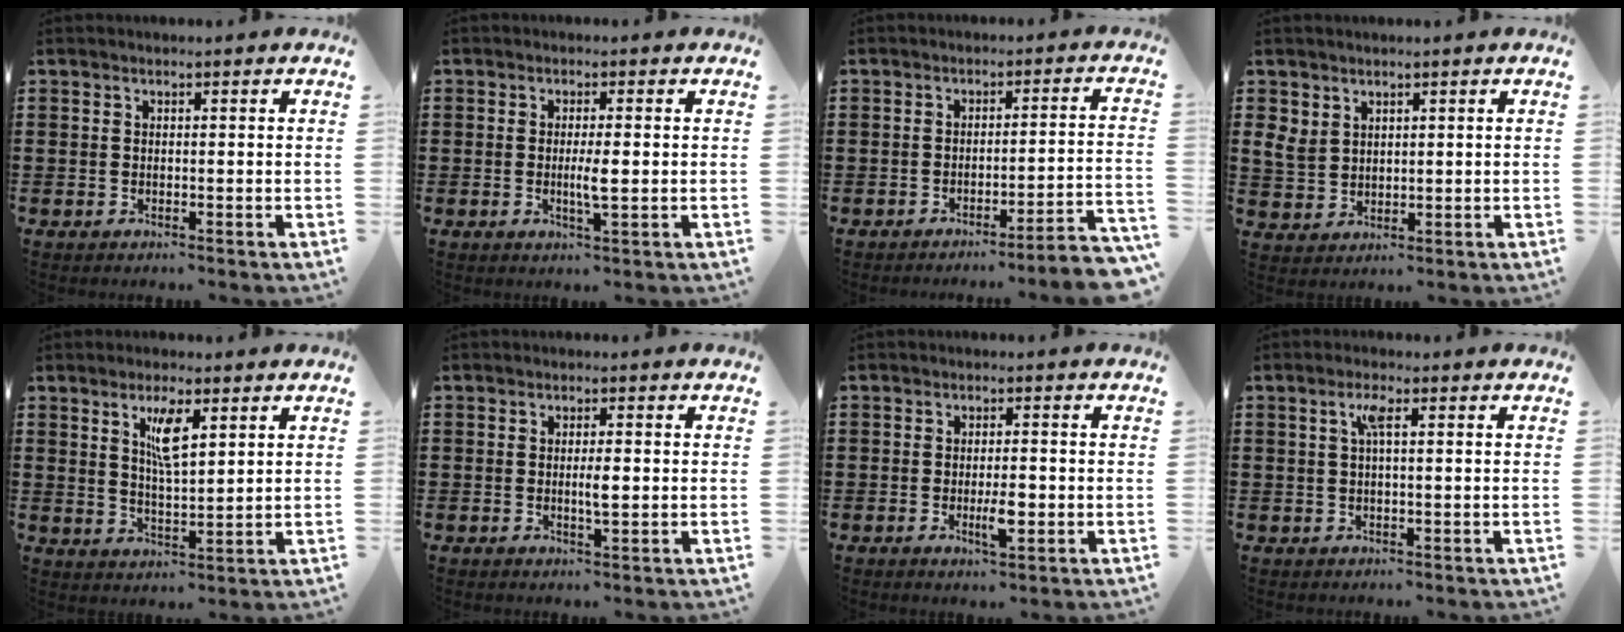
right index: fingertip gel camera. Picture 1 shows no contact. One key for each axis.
{"total": 3.4, "fx": -0.4, "fy": 0.4, "fz": 3.3, "tx": -0.060, "ty": -0.003, "tz": -0.007}
{"total": 3.6, "fx": -3.0, "fy": -0.7, "fz": 1.9, "tx": -0.034, "ty": -0.018, "tz": -0.064}
{"total": 3.8, "fx": 2.1, "fy": 2.9, "fz": 1.5, "tx": -0.048, "ty": 0.010, "tz": 0.038}
{"total": 5.4, "fx": 2.4, "fy": 1.6, "fz": 4.6, "tx": -0.091, "ty": 0.005, "tz": 0.038}
{"total": 2.6, "fx": -0.2, "fy": 0.6, "fz": 2.6, "tx": -0.047, "ty": -0.001, "tz": -0.003}
{"total": 4.1, "fx": -0.9, "fy": 1.1, "fz": 3.8, "tx": -0.064, "ty": 0.003, "tz": -0.016}
{"total": 2.5, "fx": 0.6, "fy": 0.3, "fz": 2.3, "tx": -0.049, "ty": 0.004, "tz": 0.008}